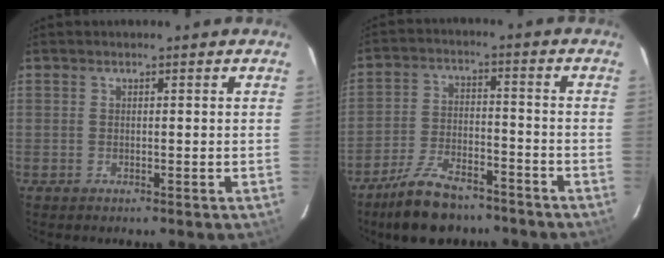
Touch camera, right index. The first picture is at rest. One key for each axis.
{"total": 12.6, "fx": -10.0, "fy": 4.9, "fz": 5.9, "tx": -0.130, "ty": 0.000, "tz": -0.165}